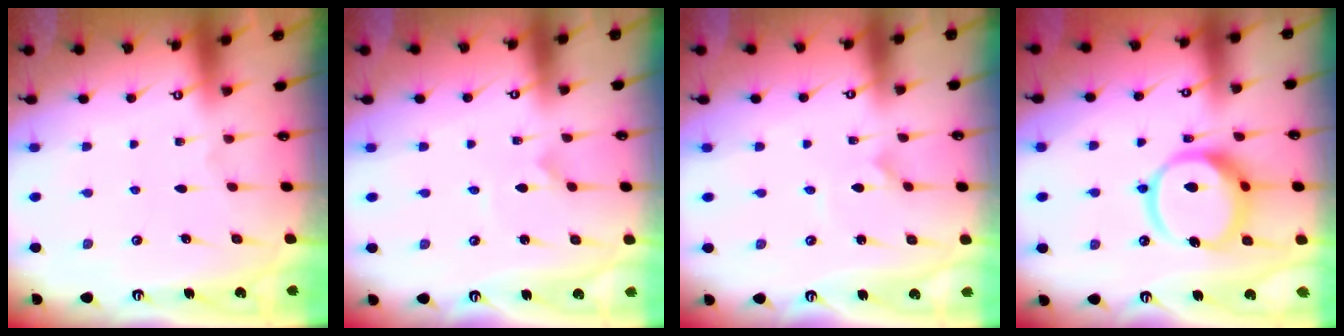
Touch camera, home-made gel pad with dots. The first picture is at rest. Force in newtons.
{"total": 0.6, "press": 0.5, "slide": 0.1}
{"total": 0.6, "press": 0.6, "slide": 0.1}
{"total": 14.2, "press": 14.0, "slide": 2.3}